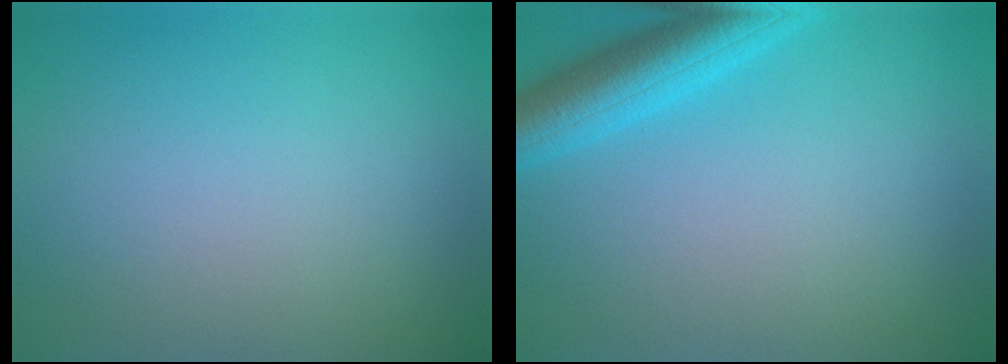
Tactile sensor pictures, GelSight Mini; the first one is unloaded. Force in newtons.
{"total": 5.0, "press": 5.0, "slide": 0.3}